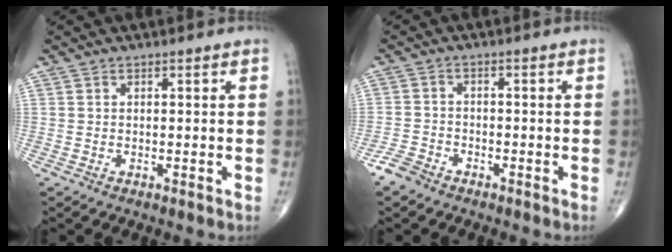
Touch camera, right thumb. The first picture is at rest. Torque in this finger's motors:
{"motor_torque": [3.22, 1.78, -0.08, -0.75, -0.04]}